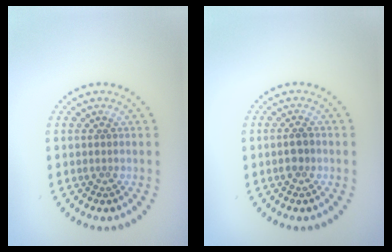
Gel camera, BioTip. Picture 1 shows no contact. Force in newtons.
{"total": 1.3, "press": 1.3, "slide": 0.4}